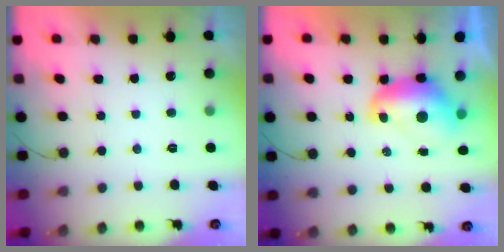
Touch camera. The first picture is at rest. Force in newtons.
{"total": 8.7, "press": 8.6, "slide": 0.9}